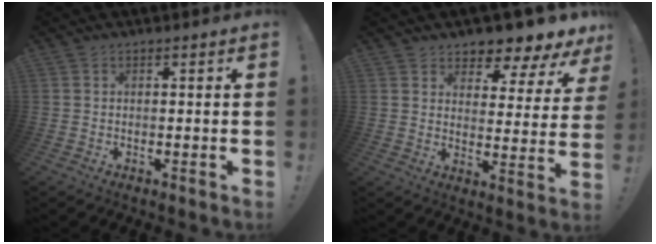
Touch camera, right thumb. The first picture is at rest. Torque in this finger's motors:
{"motor_torque": [0.98, 1.02, 0.84, 0.60, 0.00]}